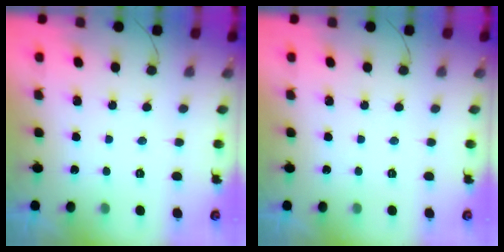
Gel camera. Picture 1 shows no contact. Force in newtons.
{"total": 0.0}